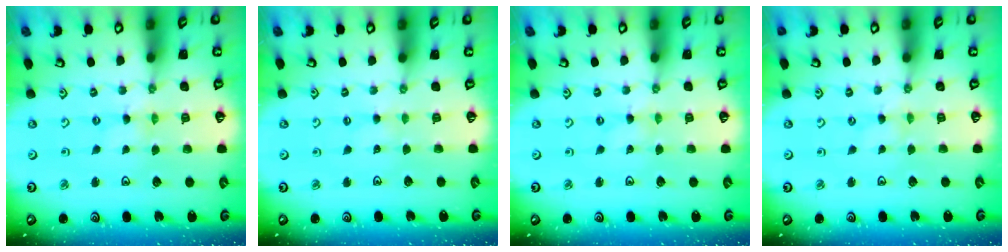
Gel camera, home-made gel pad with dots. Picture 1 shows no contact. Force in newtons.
{"total": 1.1, "press": 1.0, "slide": 0.3}
{"total": 0.0}
{"total": 0.0}